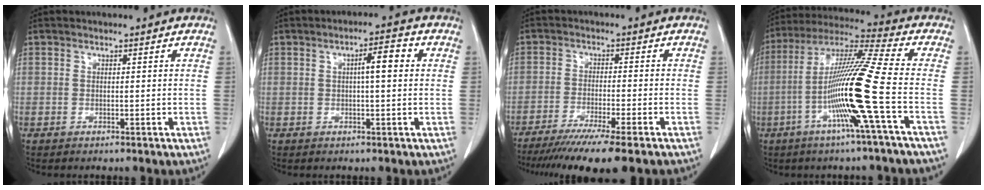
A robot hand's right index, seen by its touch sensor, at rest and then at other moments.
{"total": 4.2, "force": [0.8, 0.6, 4.1], "torque": [-0.064, 0.010, 0.008]}
{"total": 12.1, "force": [-9.5, -0.7, 7.4], "torque": [-0.103, -0.036, -0.149]}
{"total": 15.4, "force": [-4.3, -2.2, 14.7], "torque": [-0.280, -0.005, -0.094]}